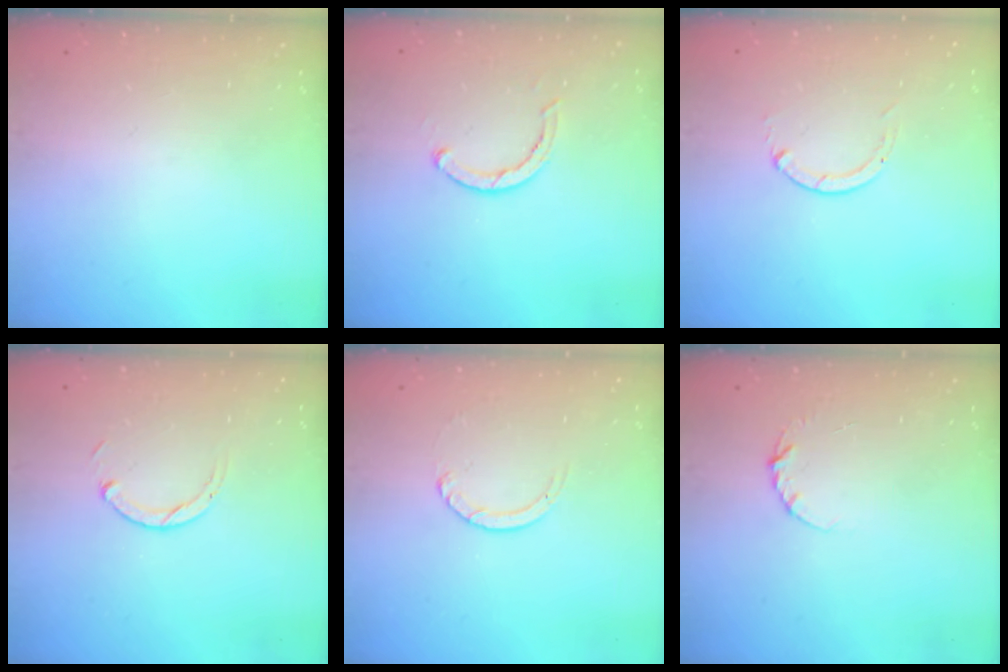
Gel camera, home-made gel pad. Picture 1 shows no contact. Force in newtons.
{"total": 3.7, "press": 3.7, "slide": 0.7}
{"total": 0.0}
{"total": 2.9, "press": 2.9, "slide": 0.4}
{"total": 2.4, "press": 2.4, "slide": 0.2}
{"total": 3.5, "press": 3.4, "slide": 0.4}